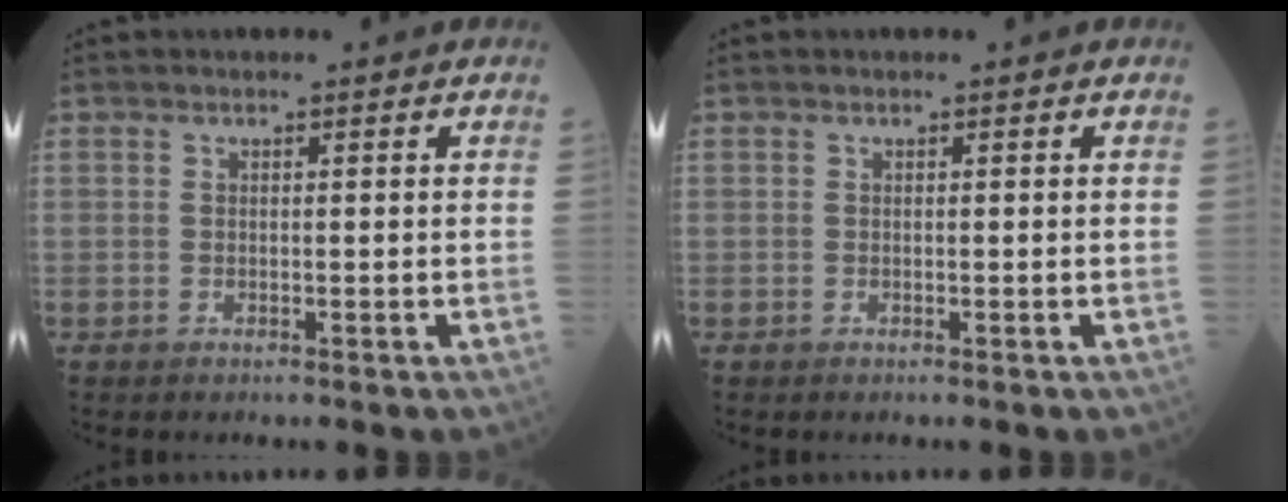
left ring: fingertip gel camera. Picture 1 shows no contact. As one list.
[{"total": 0.0}]